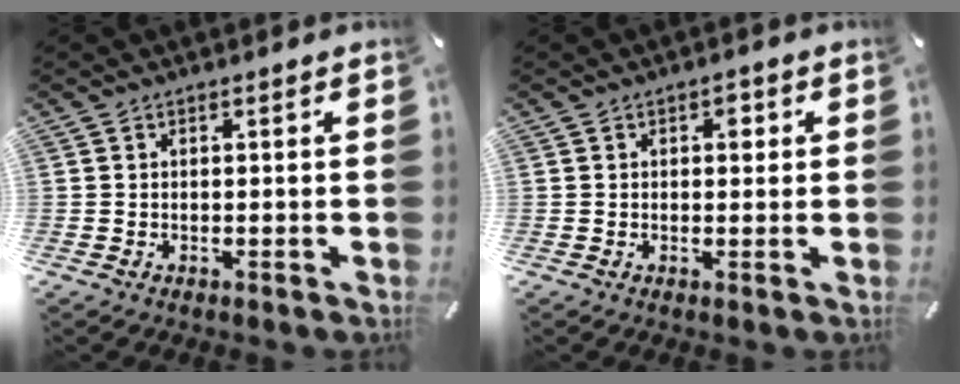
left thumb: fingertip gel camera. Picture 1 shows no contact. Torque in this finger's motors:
{"motor_torque": [0.20, 0.37, 0.01, -0.16, 0.01]}